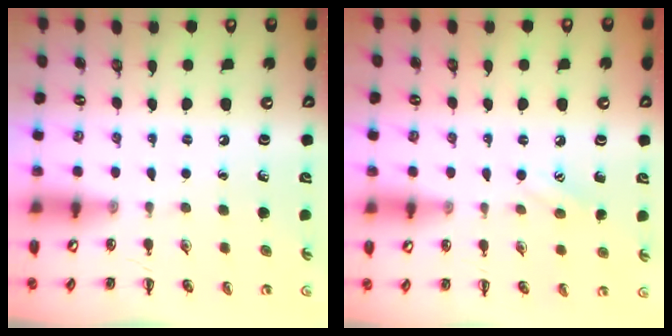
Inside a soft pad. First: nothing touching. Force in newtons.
{"total": 6.9, "press": 6.7, "slide": 1.8}